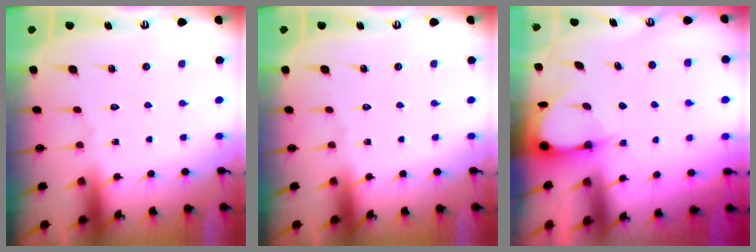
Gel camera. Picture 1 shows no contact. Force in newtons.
{"total": 0.0}
{"total": 3.6, "press": 3.6, "slide": 0.4}